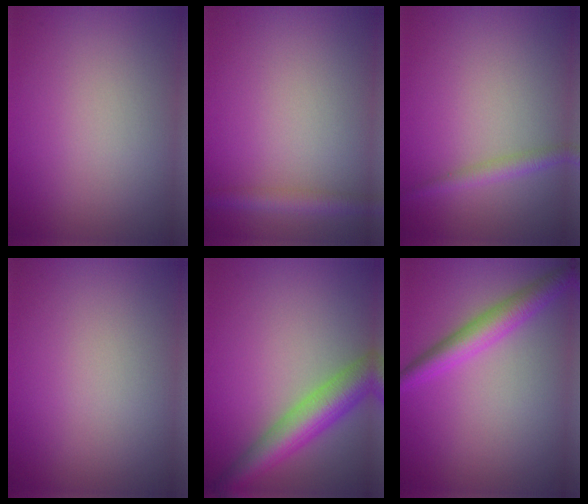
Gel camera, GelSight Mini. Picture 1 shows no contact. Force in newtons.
{"total": 2.3, "press": 2.3, "slide": 0.0}
{"total": 1.7, "press": 1.7, "slide": 0.1}
{"total": 0.0}
{"total": 6.2, "press": 6.2, "slide": 0.2}
{"total": 3.8, "press": 3.8, "slide": 0.1}